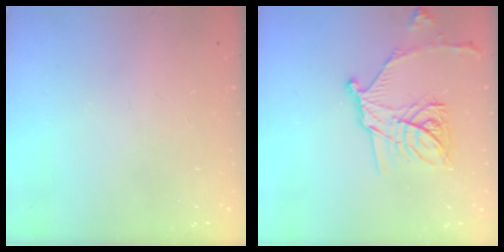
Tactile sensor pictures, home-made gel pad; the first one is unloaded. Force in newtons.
{"total": 16.7, "press": 16.6, "slide": 0.6}